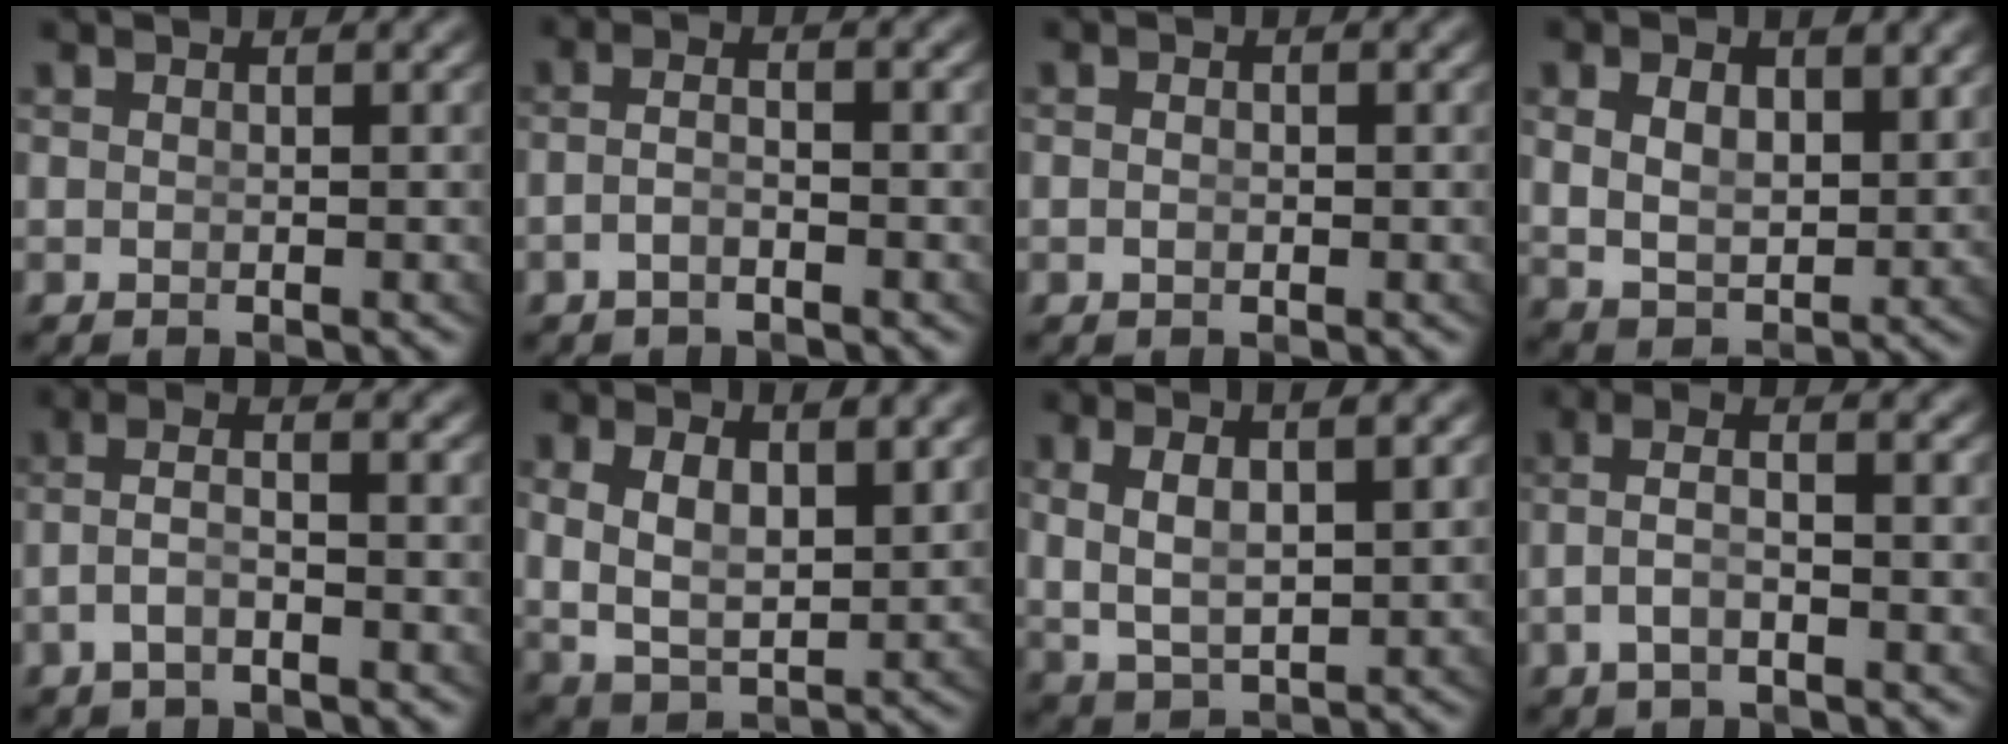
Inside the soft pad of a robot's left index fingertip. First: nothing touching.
{"total": 2.0, "force": [-1.4, 0.1, 1.4], "torque": [-0.032, -0.011, -0.019]}
{"total": 0.6, "force": [-0.4, 0.0, 0.4], "torque": [-0.011, -0.010, -0.003]}
{"total": 4.8, "force": [1.0, 3.4, 3.1], "torque": [-0.065, -0.027, 0.034]}
{"total": 3.1, "force": [-1.2, 1.0, 2.6], "torque": [-0.058, -0.011, -0.016]}
{"total": 6.5, "force": [0.9, 4.8, 4.3], "torque": [-0.097, -0.027, 0.027]}
{"total": 6.0, "force": [1.1, 3.8, 4.5], "torque": [-0.099, -0.009, 0.031]}
{"total": 3.2, "force": [-0.9, 1.1, 2.9], "torque": [-0.064, -0.010, -0.010]}